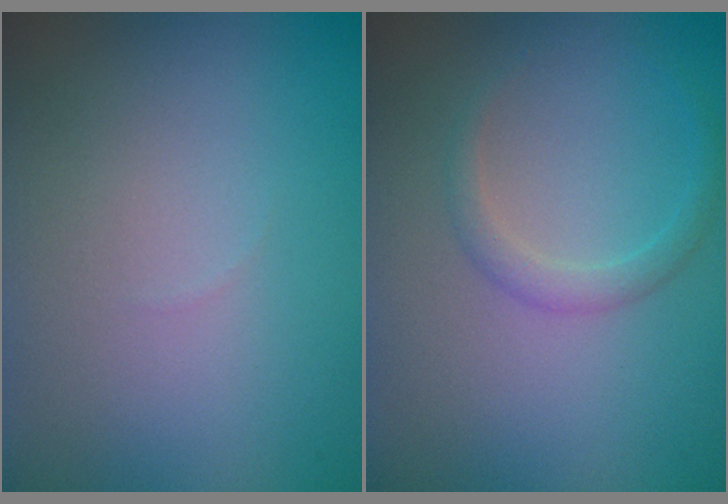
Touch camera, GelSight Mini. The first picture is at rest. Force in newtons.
{"total": 1.5, "press": 1.5, "slide": 0.1}